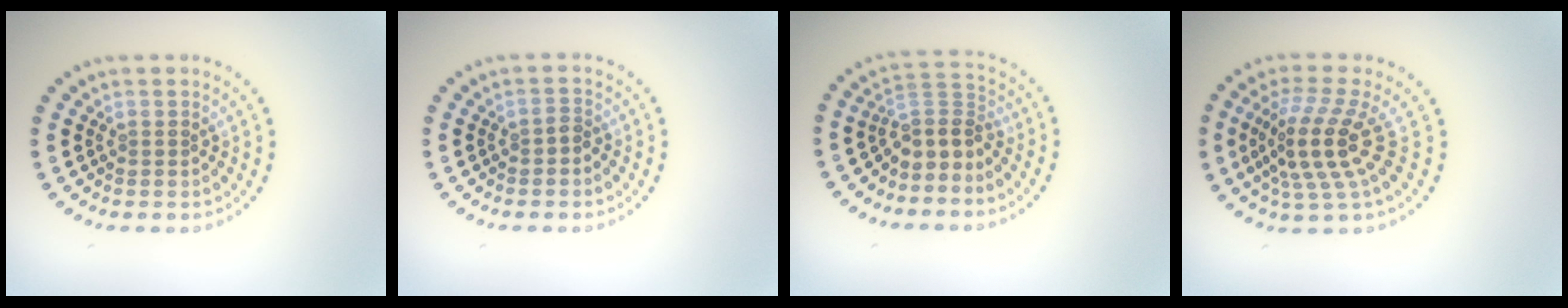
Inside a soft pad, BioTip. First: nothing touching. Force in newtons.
{"total": 0.9, "press": 0.7, "slide": 0.5}
{"total": 3.4, "press": 2.6, "slide": 2.2}
{"total": 4.7, "press": 3.7, "slide": 2.8}